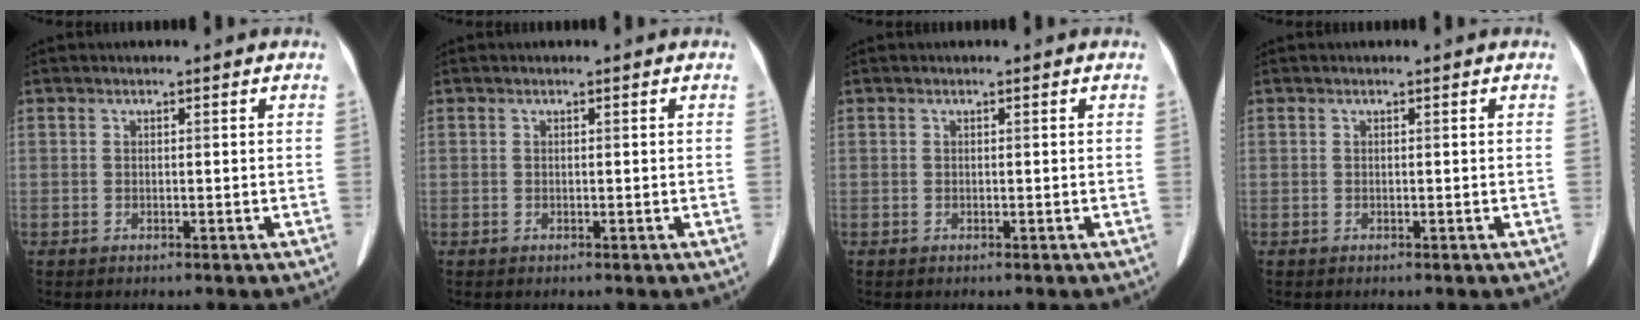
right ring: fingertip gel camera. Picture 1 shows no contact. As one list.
[{"total": 0.0}, {"total": 0.0}, {"total": 0.0}]